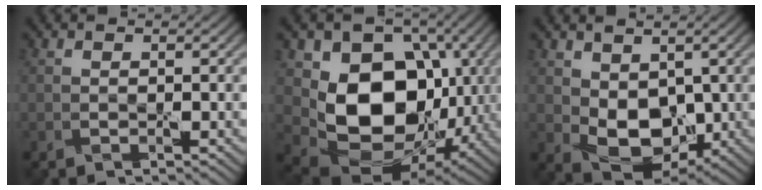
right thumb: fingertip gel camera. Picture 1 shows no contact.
{"total": 14.1, "force": [0.9, 10.7, 9.1], "torque": [-0.152, -0.030, 0.023]}
{"total": 8.1, "force": [0.5, 5.6, 5.7], "torque": [-0.118, -0.021, 0.016]}